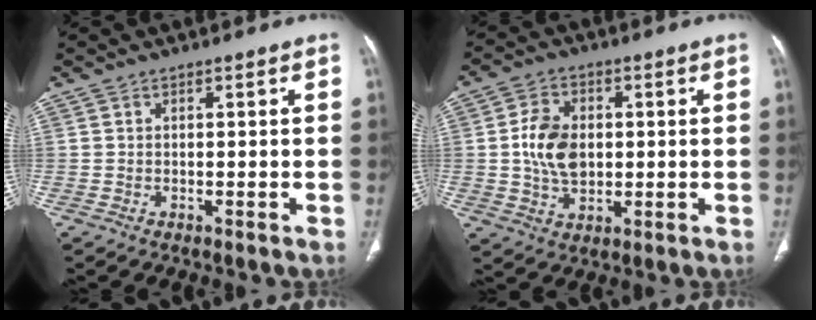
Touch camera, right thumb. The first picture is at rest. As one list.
[{"total": 9.1, "force": [0.4, 6.3, 6.6], "torque": [-0.103, 0.000, 0.009]}]